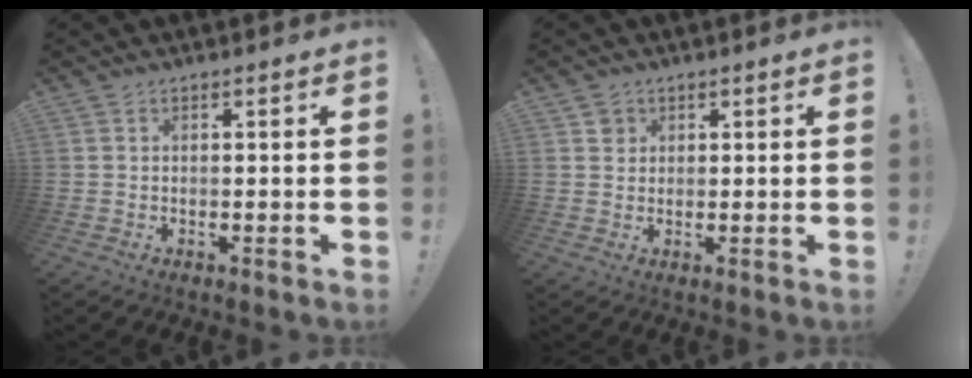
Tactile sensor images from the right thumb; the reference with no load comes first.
{"total": 2.5, "force": [1.2, 2.2, 0.3], "torque": [0.003, -0.001, 0.022]}